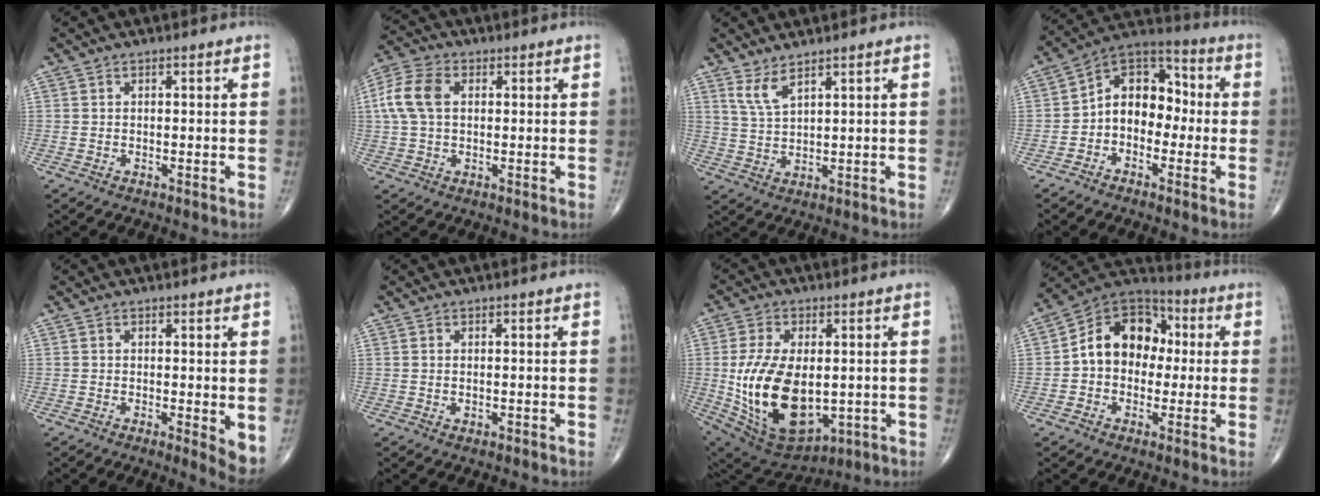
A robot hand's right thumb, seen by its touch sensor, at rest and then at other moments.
{"total": 8.8, "force": [1.5, 5.7, 6.5], "torque": [-0.147, 0.019, 0.026]}
{"total": 4.2, "force": [3.0, 1.0, 2.8], "torque": [-0.060, -0.024, 0.068]}
{"total": 11.6, "force": [-1.3, 8.4, 8.0], "torque": [-0.086, 0.048, -0.040]}
{"total": 4.2, "force": [-0.2, 1.2, 4.0], "torque": [-0.053, -0.012, -0.005]}
{"total": 0.8, "force": [-0.1, 0.5, 0.6], "torque": [-0.015, -0.004, 0.001]}
{"total": 20.4, "force": [-1.3, 11.5, 16.8], "torque": [-0.311, -0.014, 0.008]}
{"total": 14.0, "force": [0.6, 10.7, 8.9], "torque": [-0.106, 0.037, -0.004]}